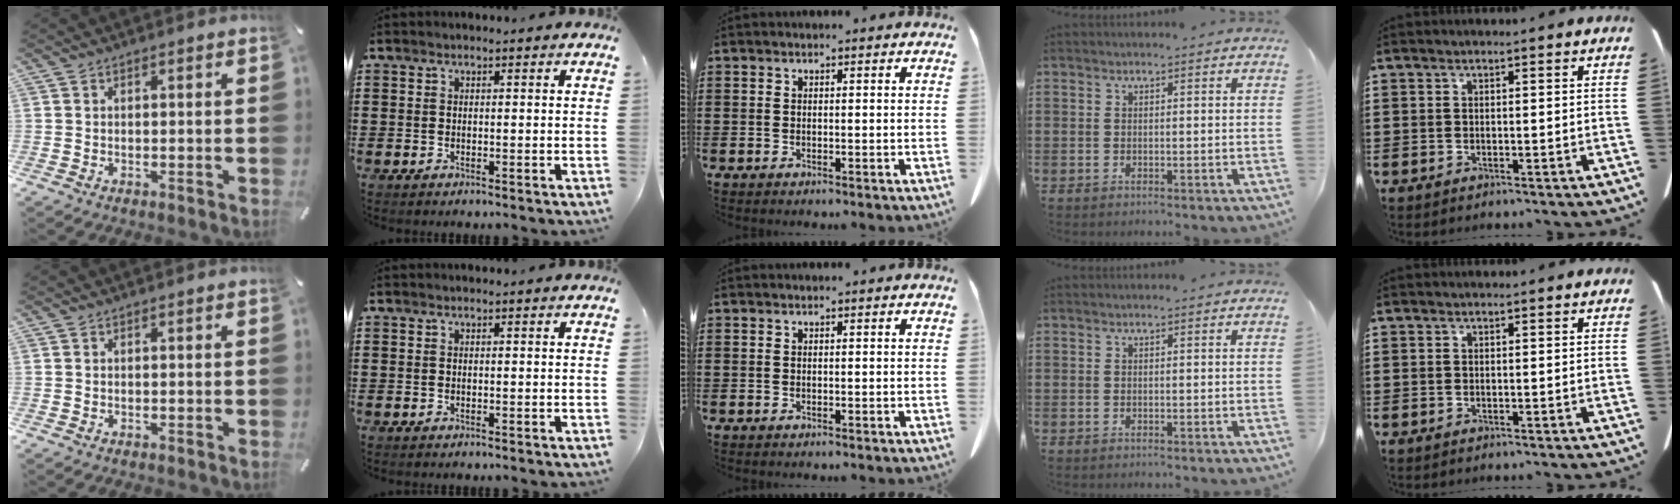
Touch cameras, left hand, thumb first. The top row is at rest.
{}